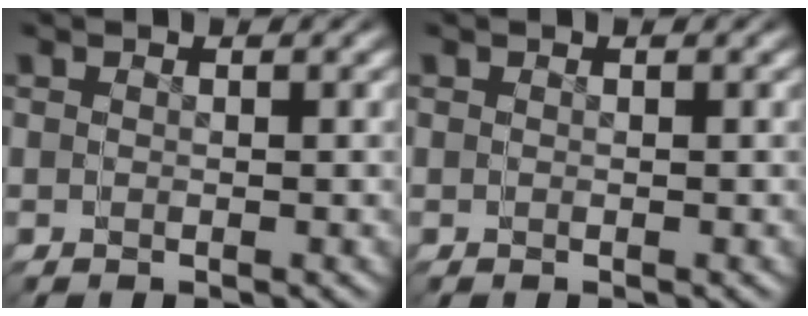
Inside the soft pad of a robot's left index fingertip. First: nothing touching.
{"total": 0.0}